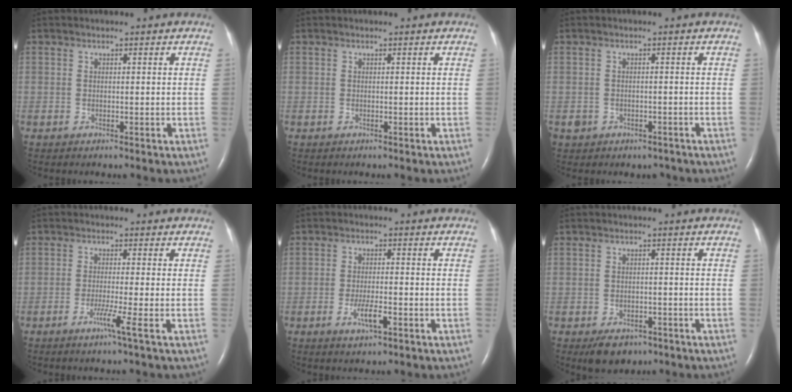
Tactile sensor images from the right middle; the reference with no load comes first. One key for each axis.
{"total": 0.0}
{"total": 3.1, "fx": -1.9, "fy": 2.4, "fz": 0.2, "tx": -0.004, "ty": 0.011, "tz": -0.021}
{"total": 3.4, "fx": -1.7, "fy": -1.0, "fz": 2.7, "tx": -0.056, "ty": -0.009, "tz": -0.037}
{"total": 3.5, "fx": -1.6, "fy": 0.5, "fz": 3.1, "tx": -0.062, "ty": -0.003, "tz": -0.028}
{"total": 4.3, "fx": -3.0, "fy": 2.5, "fz": 1.8, "tx": -0.031, "ty": -0.001, "tz": -0.037}